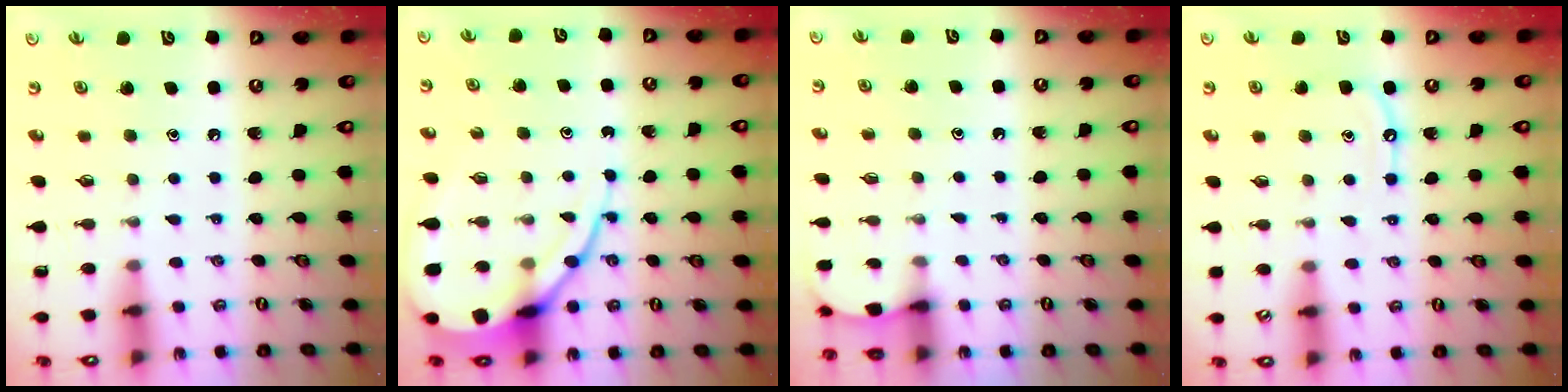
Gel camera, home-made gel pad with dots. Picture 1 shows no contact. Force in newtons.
{"total": 12.6, "press": 12.5, "slide": 1.1}
{"total": 1.3, "press": 1.3, "slide": 0.1}
{"total": 7.2, "press": 7.1, "slide": 0.8}